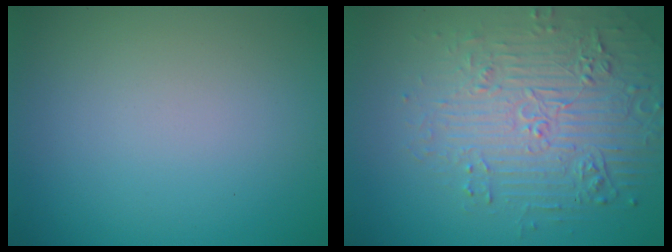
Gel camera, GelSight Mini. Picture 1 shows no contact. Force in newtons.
{"total": 6.0, "press": 4.8, "slide": 3.6}